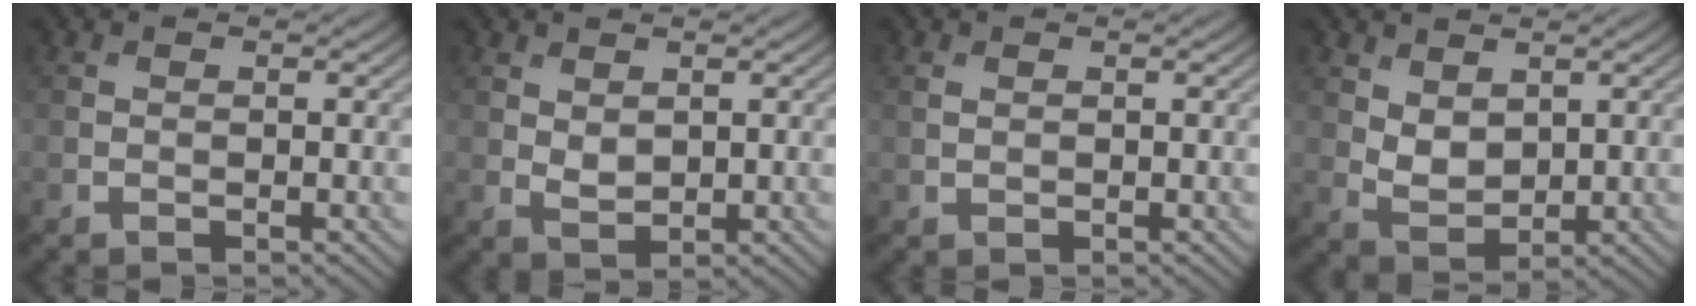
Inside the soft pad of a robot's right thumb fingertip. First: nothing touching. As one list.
[{"total": 2.1, "force": [1.0, 1.3, 1.3], "torque": [-0.031, -0.006, 0.025]}, {"total": 1.0, "force": [0.5, 0.6, 0.7], "torque": [-0.020, -0.001, 0.012]}, {"total": 3.9, "force": [1.7, 2.5, 2.5], "torque": [-0.061, -0.009, 0.039]}]